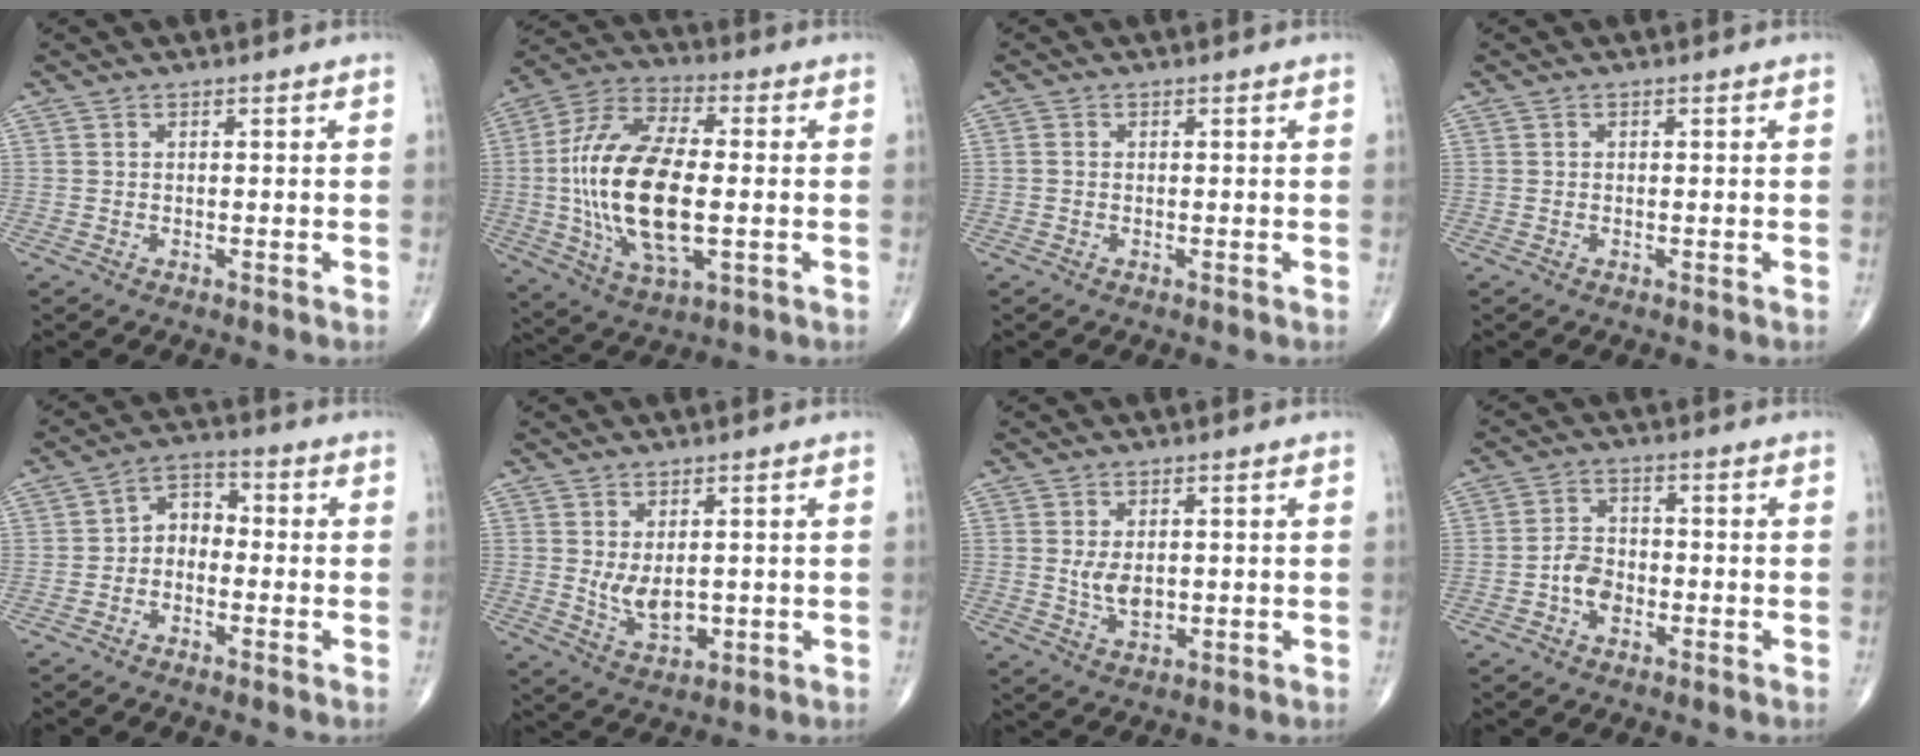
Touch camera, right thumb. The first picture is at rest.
{"total": 21.2, "force": [-1.2, 9.8, 18.7], "torque": [-0.375, 0.008, -0.020]}
{"total": 0.7, "force": [-0.1, 0.6, 0.4], "torque": [-0.006, 0.001, -0.003]}
{"total": 0.0}
{"total": 5.2, "force": [-1.2, 3.9, 3.2], "torque": [-0.032, 0.030, -0.039]}
{"total": 6.0, "force": [0.6, 3.5, 4.9], "torque": [-0.071, -0.018, 0.024]}
{"total": 4.8, "force": [0.4, 3.0, 3.8], "torque": [-0.059, -0.010, 0.014]}
{"total": 4.8, "force": [-1.8, 3.4, 2.9], "torque": [-0.040, 0.019, -0.039]}